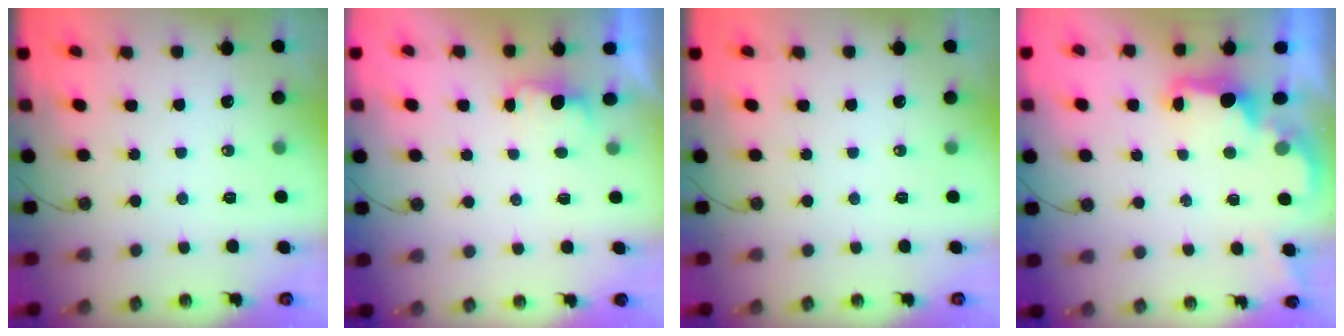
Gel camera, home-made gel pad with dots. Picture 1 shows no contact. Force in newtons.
{"total": 1.4, "press": 1.2, "slide": 0.8}
{"total": 0.0}
{"total": 2.4, "press": 2.2, "slide": 0.8}